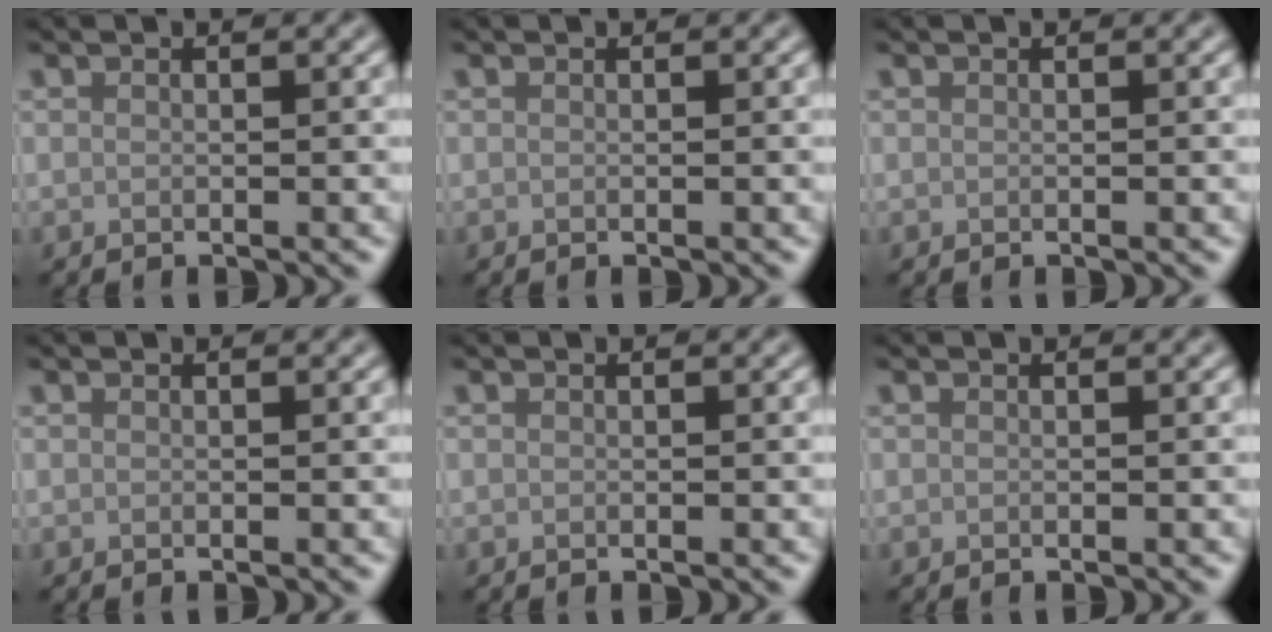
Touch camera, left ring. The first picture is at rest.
{"total": 0.0}
{"total": 0.0}
{"total": 0.0}
{"total": 0.0}
{"total": 0.0}